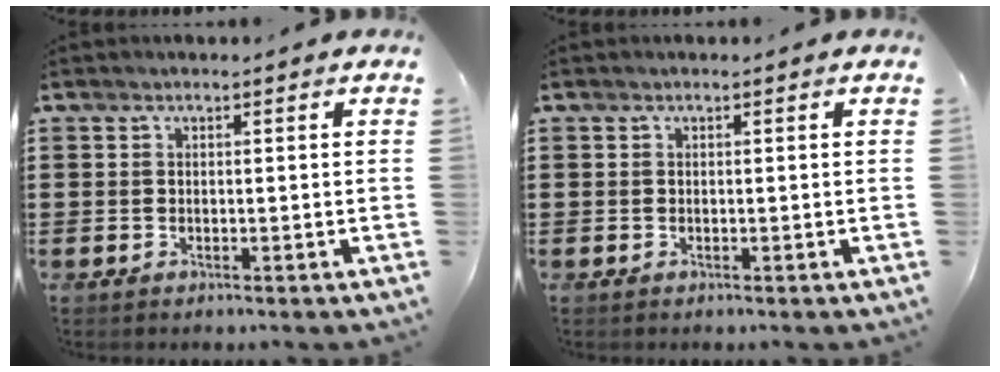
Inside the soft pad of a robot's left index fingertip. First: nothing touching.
{"total": 0.0}